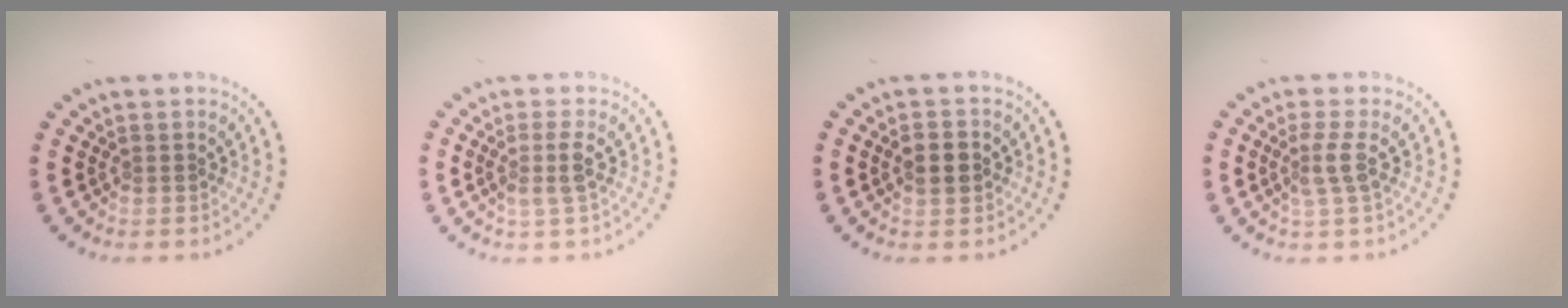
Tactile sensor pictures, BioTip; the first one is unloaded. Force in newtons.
{"total": 1.9, "press": 1.5, "slide": 1.0}
{"total": 2.5, "press": 2.5, "slide": 0.2}
{"total": 2.0, "press": 1.4, "slide": 1.3}